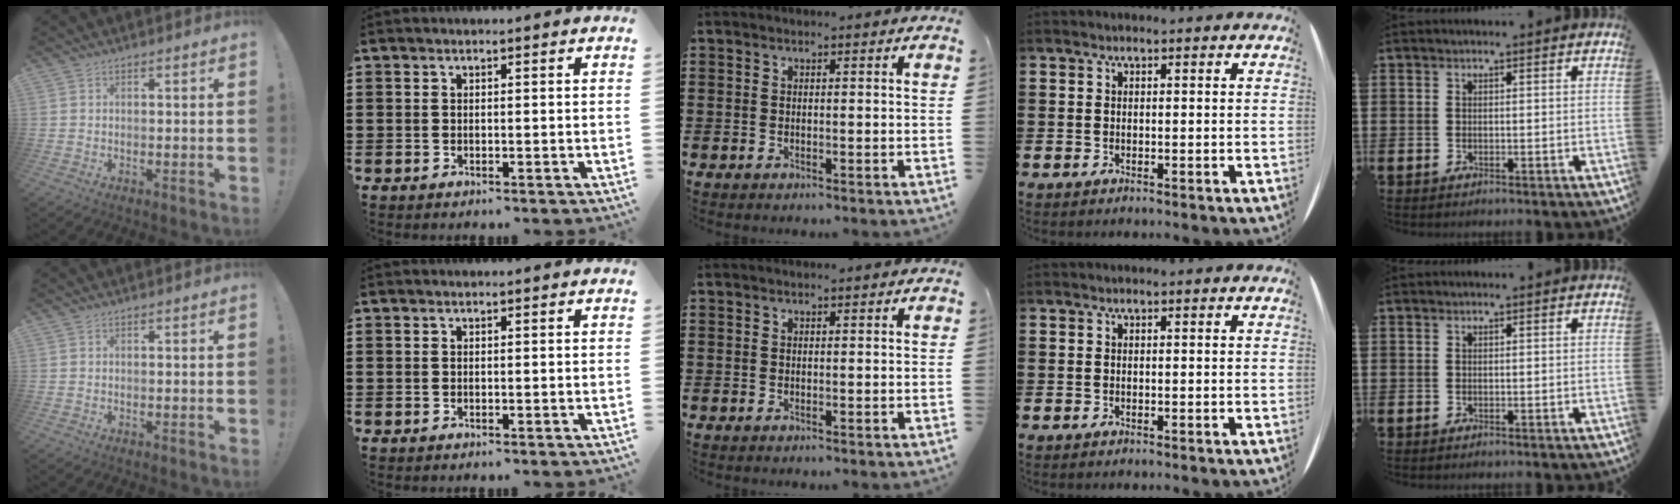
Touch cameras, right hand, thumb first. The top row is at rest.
{}